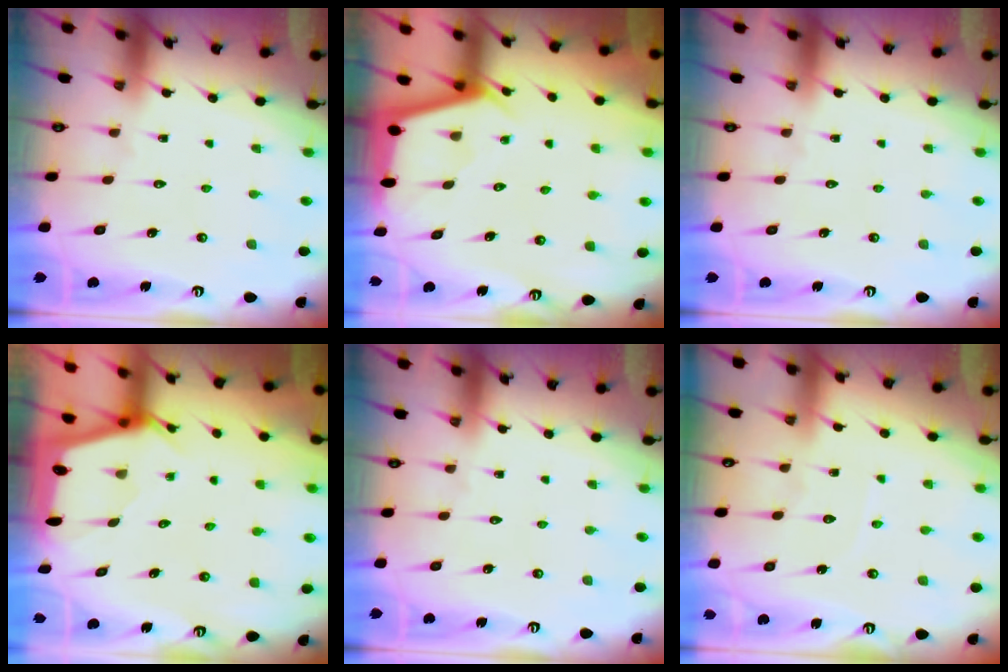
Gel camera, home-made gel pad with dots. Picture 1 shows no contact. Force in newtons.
{"total": 2.9, "press": 2.8, "slide": 0.4}
{"total": 0.0}
{"total": 2.5, "press": 2.4, "slide": 0.3}
{"total": 0.0}
{"total": 3.3, "press": 3.3, "slide": 0.2}